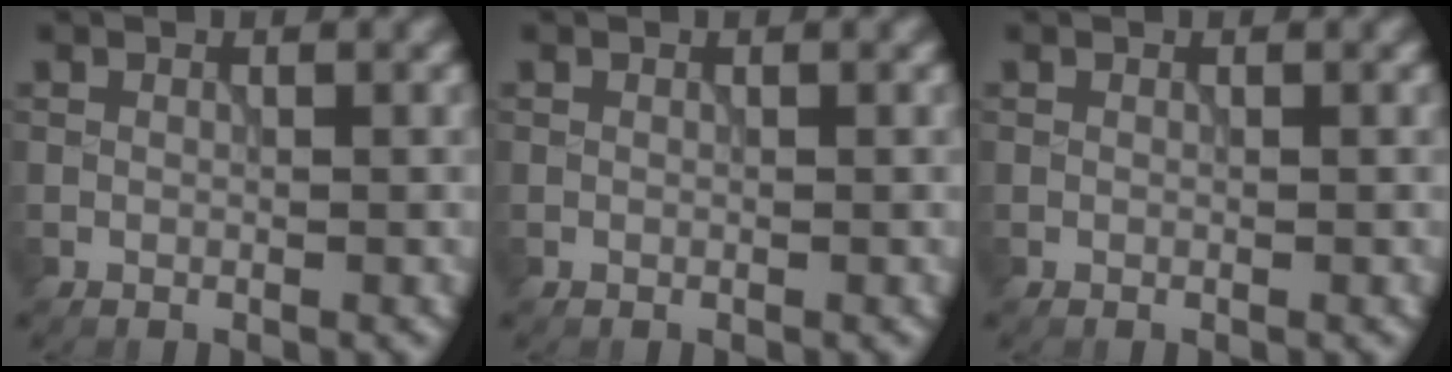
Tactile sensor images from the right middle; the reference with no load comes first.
{"total": 0.0}
{"total": 0.0}